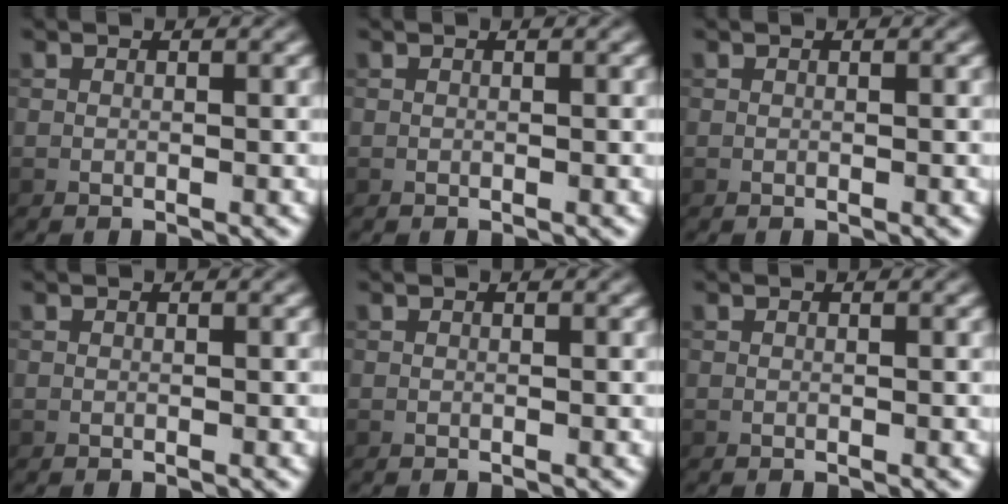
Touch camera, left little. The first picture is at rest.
{"total": 0.0}
{"total": 0.0}
{"total": 0.0}
{"total": 0.0}
{"total": 0.0}